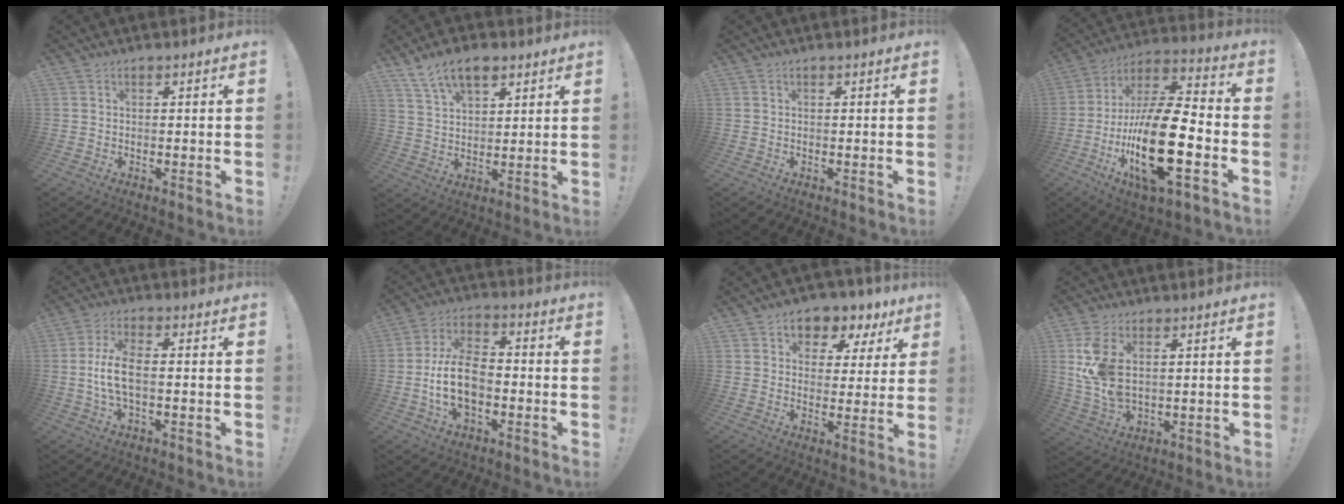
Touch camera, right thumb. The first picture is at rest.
{"total": 10.2, "force": [6.6, 5.2, 5.8], "torque": [-0.098, -0.022, 0.123]}
{"total": 0.0}
{"total": 23.9, "force": [-7.2, 7.7, 21.5], "torque": [-0.421, 0.030, -0.121]}
{"total": 8.3, "force": [-0.6, 3.2, 7.7], "torque": [-0.164, -0.003, -0.013]}
{"total": 13.6, "force": [-3.2, 8.4, 10.2], "torque": [-0.192, 0.015, -0.059]}
{"total": 6.3, "force": [3.1, 5.0, 2.2], "torque": [-0.021, -0.028, 0.058]}
{"total": 10.6, "force": [3.2, 5.9, 8.2], "torque": [-0.164, -0.024, 0.058]}